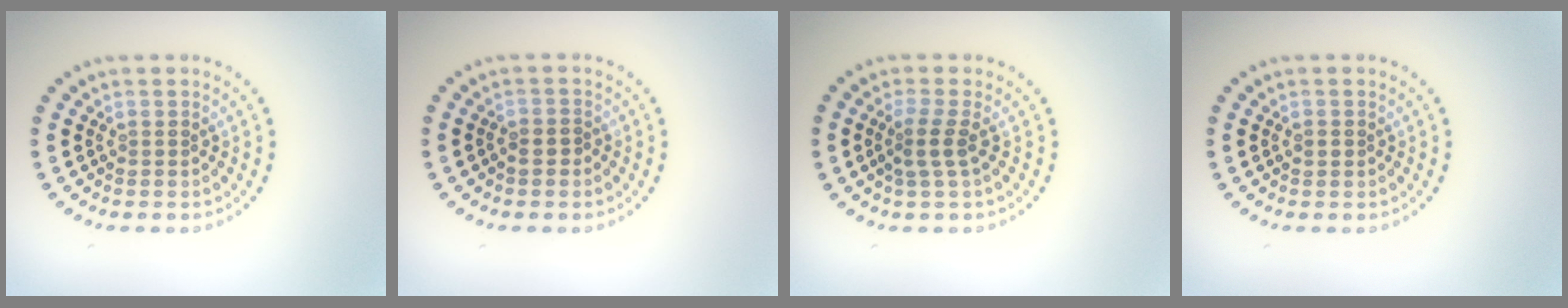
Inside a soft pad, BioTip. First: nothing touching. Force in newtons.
{"total": 0.9, "press": 0.8, "slide": 0.4}
{"total": 2.0, "press": 1.5, "slide": 1.3}
{"total": 0.9, "press": 0.8, "slide": 0.2}